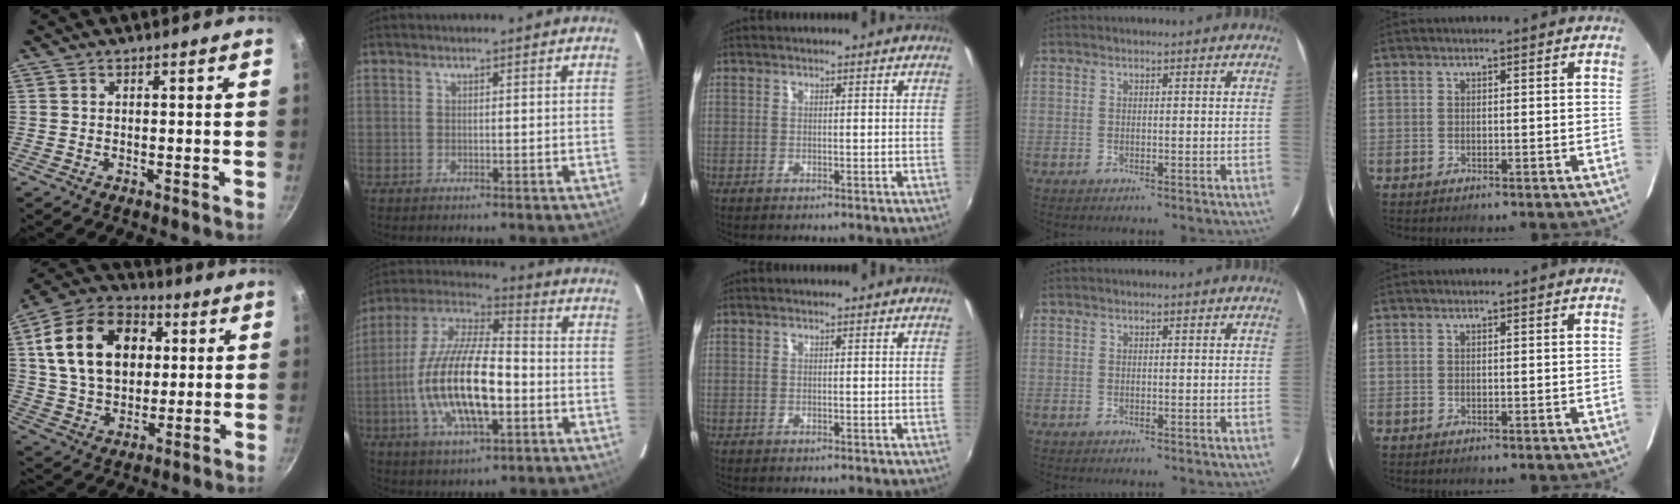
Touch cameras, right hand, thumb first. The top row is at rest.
{"thumb": {"total": 20.2, "force": [4.5, 14.2, 13.6], "torque": [-0.214, 0.011, 0.072]}, "index": {"total": 19.7, "force": [-4.2, 7.2, 17.8], "torque": [-0.357, -0.006, -0.080]}}